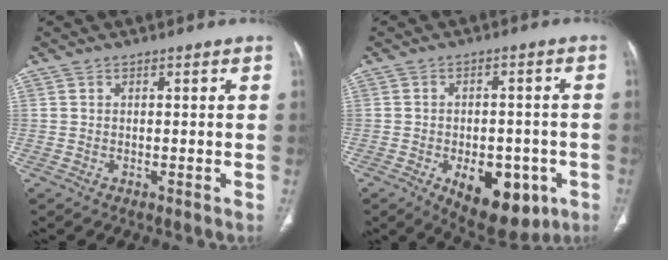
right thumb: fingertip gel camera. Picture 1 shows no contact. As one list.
[{"total": 13.5, "force": [-5.4, 7.5, 9.8], "torque": [-0.107, 0.013, -0.061]}]